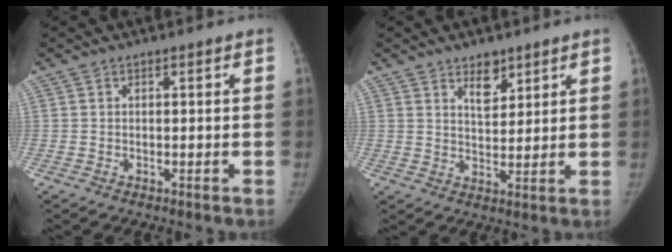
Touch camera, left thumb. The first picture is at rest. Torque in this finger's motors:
{"motor_torque": [0.17, 0.05, 0.68, -0.60, 0.16]}